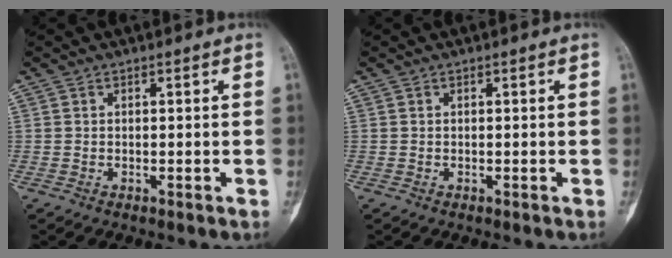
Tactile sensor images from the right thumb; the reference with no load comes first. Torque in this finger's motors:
{"motor_torque": [0.21, 0.19, 0.00, 0.00, 0.02]}